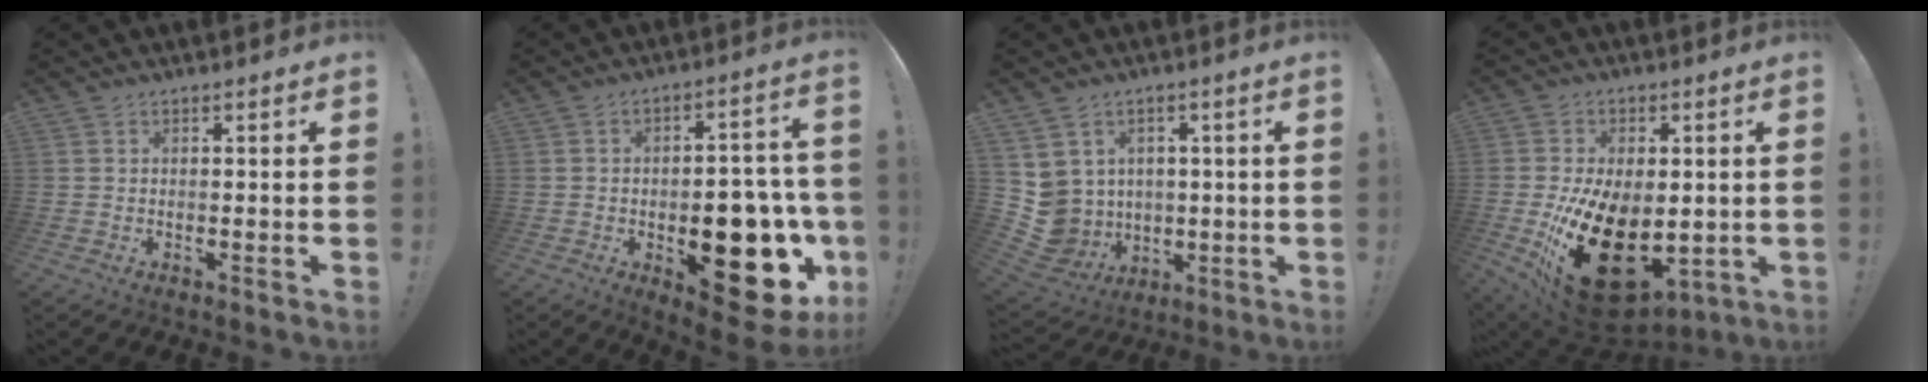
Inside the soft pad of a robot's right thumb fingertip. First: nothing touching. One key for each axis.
{"total": 21.1, "fx": -6.1, "fy": 10.6, "fz": 17.2, "tx": -0.191, "ty": 0.030, "tz": -0.072}
{"total": 9.3, "fx": 1.4, "fy": 8.9, "fz": 2.4, "tx": -0.078, "ty": -0.012, "tz": 0.036}
{"total": 24.2, "fx": -6.6, "fy": 14.7, "fz": 18.0, "tx": -0.312, "ty": 0.024, "tz": -0.089}